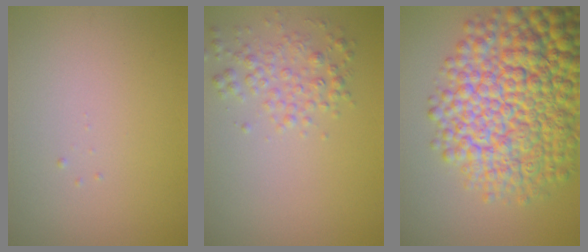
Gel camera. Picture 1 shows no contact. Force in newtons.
{"total": 2.5, "press": 2.5, "slide": 0.1}
{"total": 13.8, "press": 13.7, "slide": 0.3}